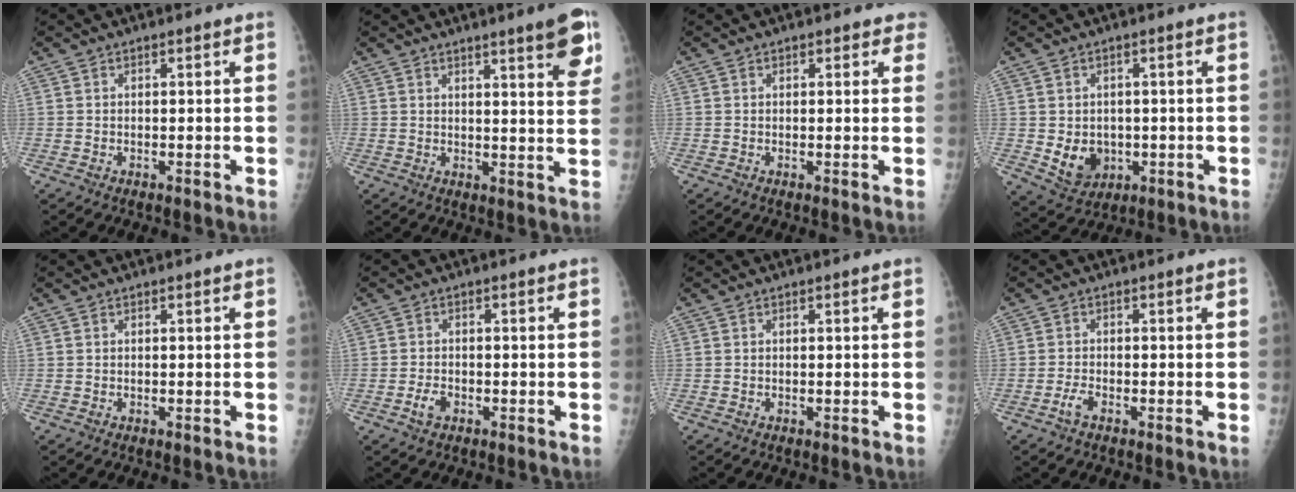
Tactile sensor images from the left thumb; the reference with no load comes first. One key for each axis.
{"total": 8.8, "fx": 5.1, "fy": 1.0, "fz": 7.0, "tx": -0.079, "ty": -0.026, "tz": 0.065}
{"total": 2.4, "fx": 1.8, "fy": 1.4, "fz": 0.8, "tx": 0.021, "ty": -0.002, "tz": 0.010}
{"total": 6.6, "fx": -0.8, "fy": 5.5, "fz": 3.6, "tx": -0.038, "ty": -0.004, "tz": 0.006}
{"total": 0.0}
{"total": 2.3, "fx": -1.2, "fy": 1.4, "fz": 1.4, "tx": -0.030, "ty": 0.006, "tz": -0.022}
{"total": 0.0}
{"total": 1.9, "fx": -1.2, "fy": 0.7, "fz": 1.2, "tx": -0.032, "ty": 0.005, "tz": -0.026}